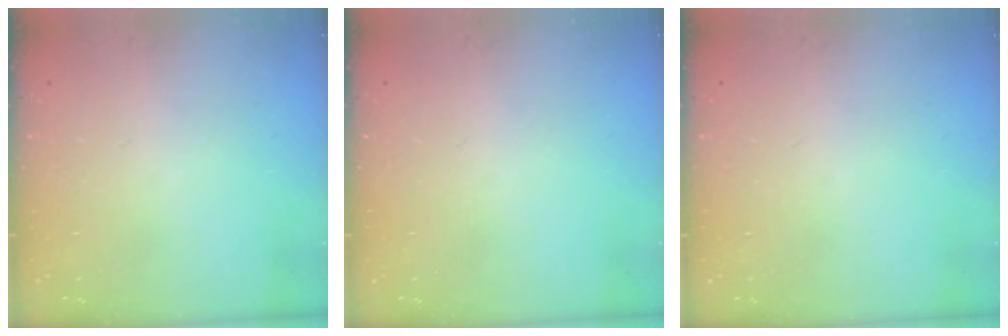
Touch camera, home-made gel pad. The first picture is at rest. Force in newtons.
{"total": 0.0}
{"total": 0.0}